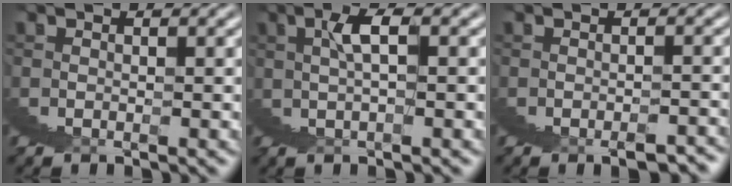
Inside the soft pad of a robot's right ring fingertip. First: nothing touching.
{"total": 3.1, "force": [2.3, -0.5, 1.9], "torque": [-0.018, 0.024, 0.033]}
{"total": 1.6, "force": [-1.2, -0.9, -0.3], "torque": [0.024, 0.008, -0.021]}